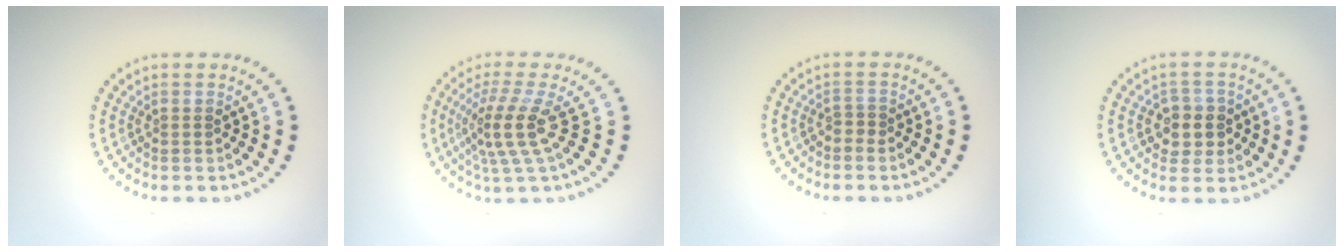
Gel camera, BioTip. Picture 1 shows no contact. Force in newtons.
{"total": 4.0, "press": 2.8, "slide": 2.9}
{"total": 0.6, "press": 0.3, "slide": 0.5}
{"total": 2.8, "press": 2.6, "slide": 0.9}